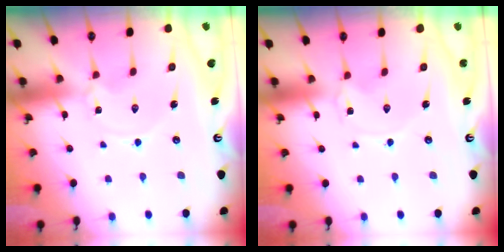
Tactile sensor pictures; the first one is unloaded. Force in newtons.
{"total": 0.0}